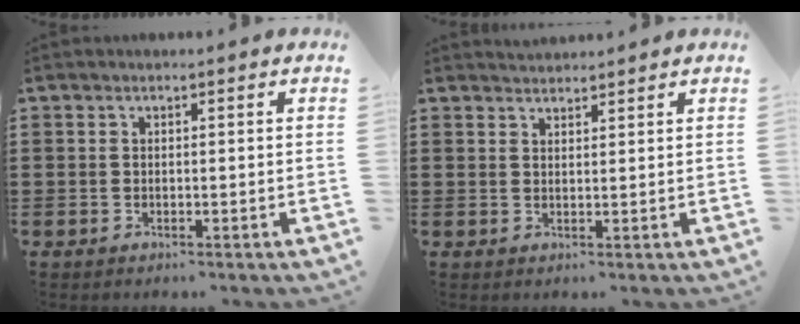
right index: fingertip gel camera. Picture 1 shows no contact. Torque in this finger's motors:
{"motor_torque": [0.30, 0.56, 0.11, 0.03]}